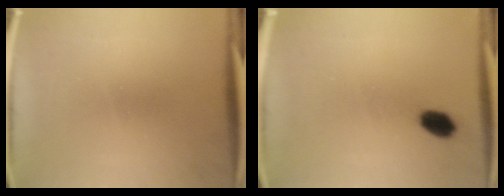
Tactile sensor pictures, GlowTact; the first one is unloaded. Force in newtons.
{"total": 4.6}